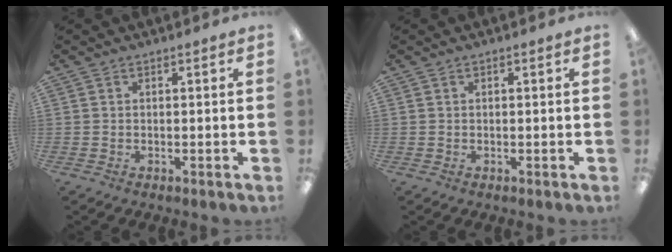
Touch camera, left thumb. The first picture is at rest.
{"total": 0.0}